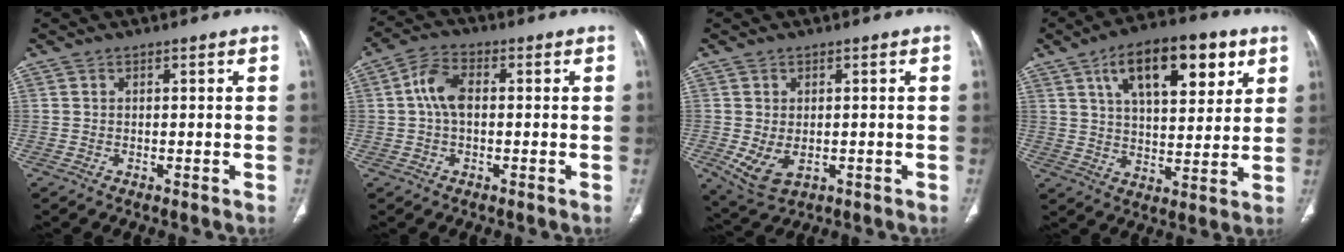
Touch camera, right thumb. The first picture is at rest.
{"total": 6.4, "force": [0.5, 3.7, 5.2], "torque": [-0.103, 0.017, 0.003]}
{"total": 6.2, "force": [-1.1, 4.0, 4.6], "torque": [-0.088, -0.008, -0.003]}
{"total": 17.9, "force": [8.2, 8.1, 13.6], "torque": [-0.168, -0.022, 0.131]}